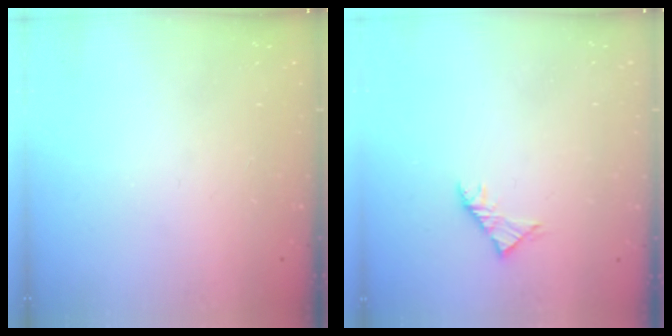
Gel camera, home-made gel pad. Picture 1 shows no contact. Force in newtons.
{"total": 2.9, "press": 2.8, "slide": 0.8}